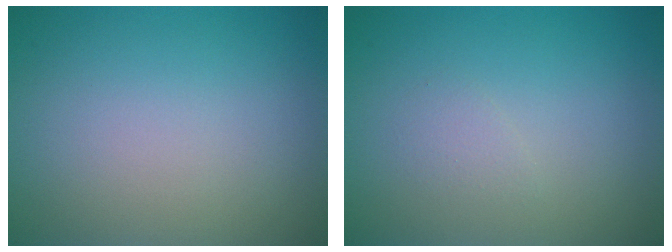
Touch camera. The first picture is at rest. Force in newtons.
{"total": 0.8, "press": 0.8, "slide": 0.0}